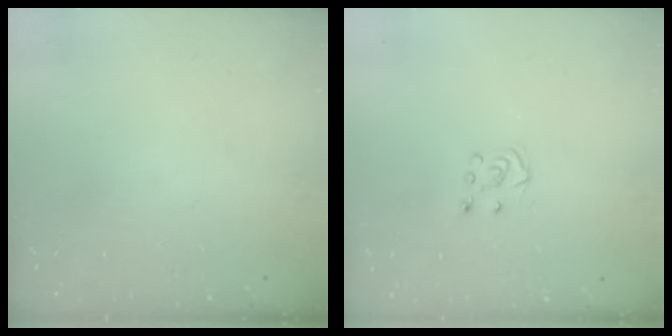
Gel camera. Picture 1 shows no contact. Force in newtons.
{"total": 5.3, "press": 5.3, "slide": 0.6}